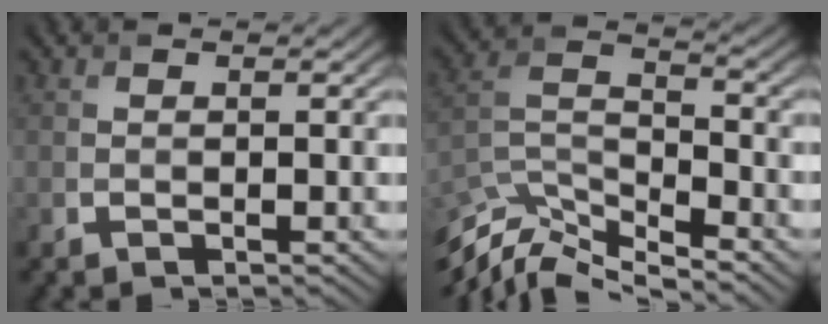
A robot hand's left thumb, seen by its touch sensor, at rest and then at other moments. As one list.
[{"total": 11.4, "force": [-9.8, 2.7, 5.2], "torque": [-0.117, -0.013, -0.191]}]